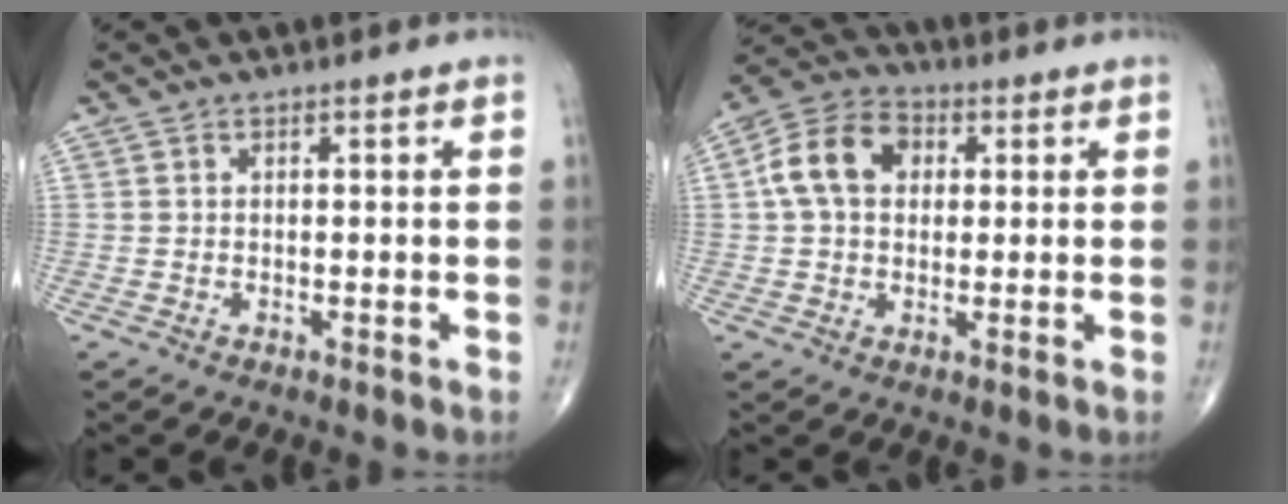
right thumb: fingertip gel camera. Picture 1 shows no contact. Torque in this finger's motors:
{"motor_torque": [0.15, 0.02, 0.96, 0.08, 0.08]}